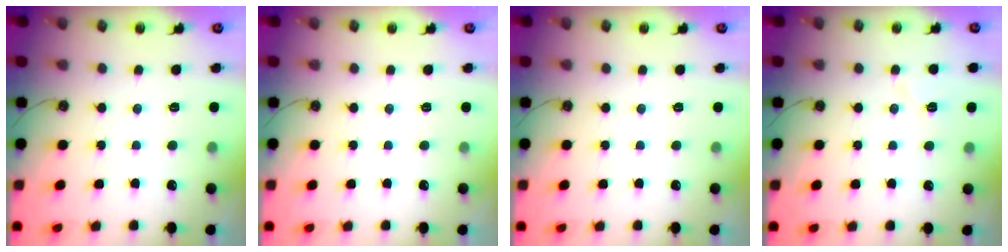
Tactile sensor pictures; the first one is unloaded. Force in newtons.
{"total": 0.0}
{"total": 0.0}
{"total": 5.7, "press": 5.3, "slide": 2.0}